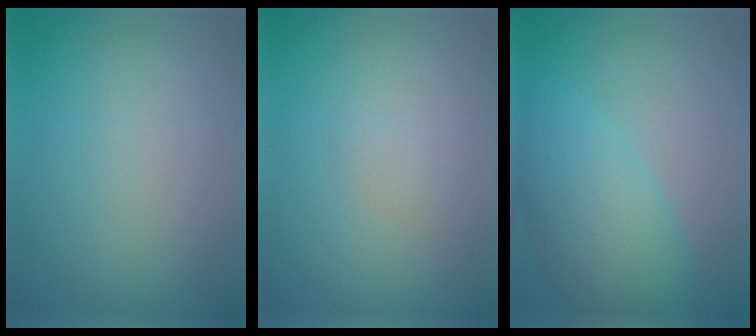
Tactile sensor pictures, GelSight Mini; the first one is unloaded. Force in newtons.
{"total": 0.7, "press": 0.7, "slide": 0.1}
{"total": 6.0, "press": 6.0, "slide": 0.3}